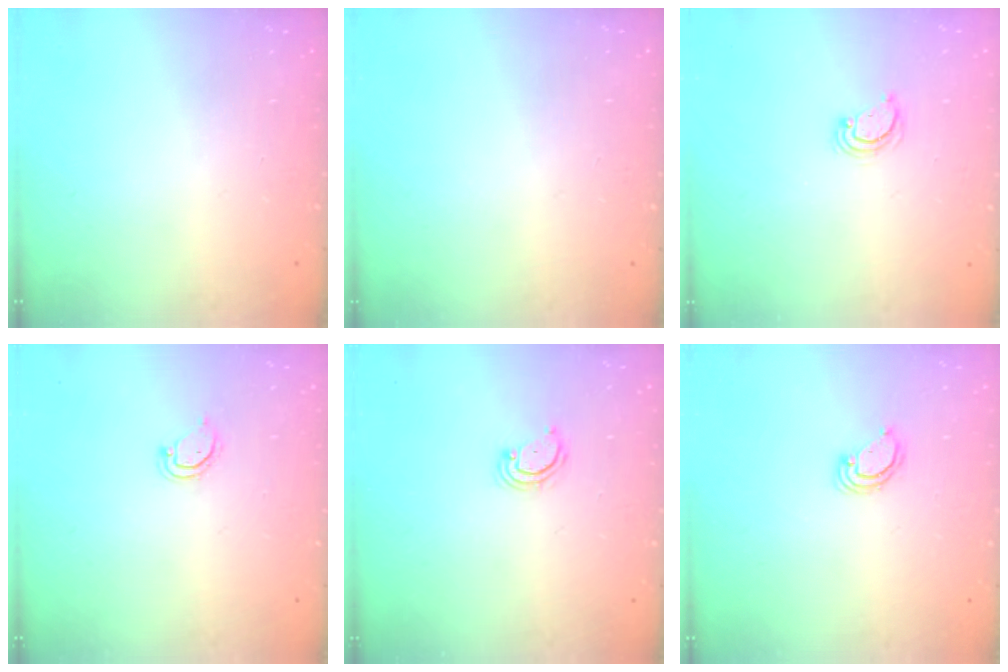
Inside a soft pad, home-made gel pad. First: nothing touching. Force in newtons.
{"total": 0.0}
{"total": 3.2, "press": 3.2, "slide": 0.3}
{"total": 3.1, "press": 3.1, "slide": 0.4}
{"total": 2.9, "press": 2.8, "slide": 0.4}
{"total": 4.1, "press": 4.1, "slide": 0.2}